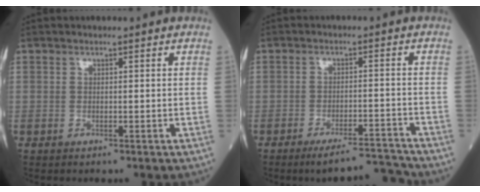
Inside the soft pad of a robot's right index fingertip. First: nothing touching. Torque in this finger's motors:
{"motor_torque": [-0.05, -0.32, 0.18, 0.05]}